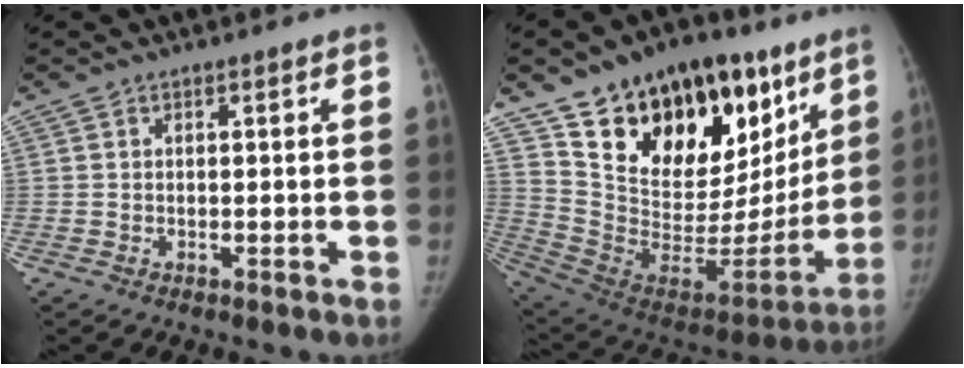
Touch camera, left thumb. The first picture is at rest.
{"total": 31.2, "force": [19.3, 17.0, 17.7], "torque": [-0.225, -0.052, 0.324]}